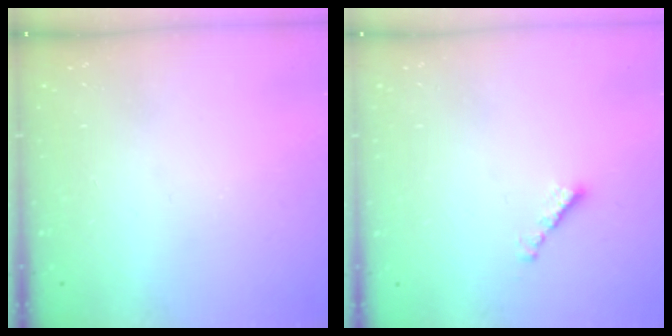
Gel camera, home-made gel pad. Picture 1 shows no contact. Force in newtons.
{"total": 2.3, "press": 2.2, "slide": 0.4}